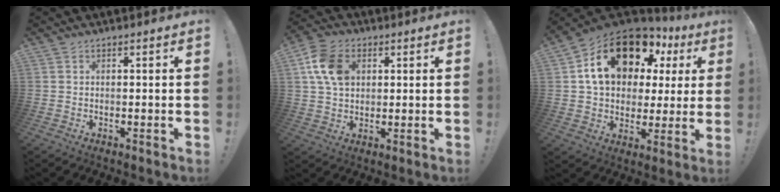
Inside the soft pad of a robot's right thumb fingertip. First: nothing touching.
{"total": 11.6, "force": [3.3, 8.6, 7.1], "torque": [-0.127, 0.008, 0.066]}
{"total": 20.3, "force": [9.6, 12.7, 12.7], "torque": [-0.189, -0.044, 0.181]}